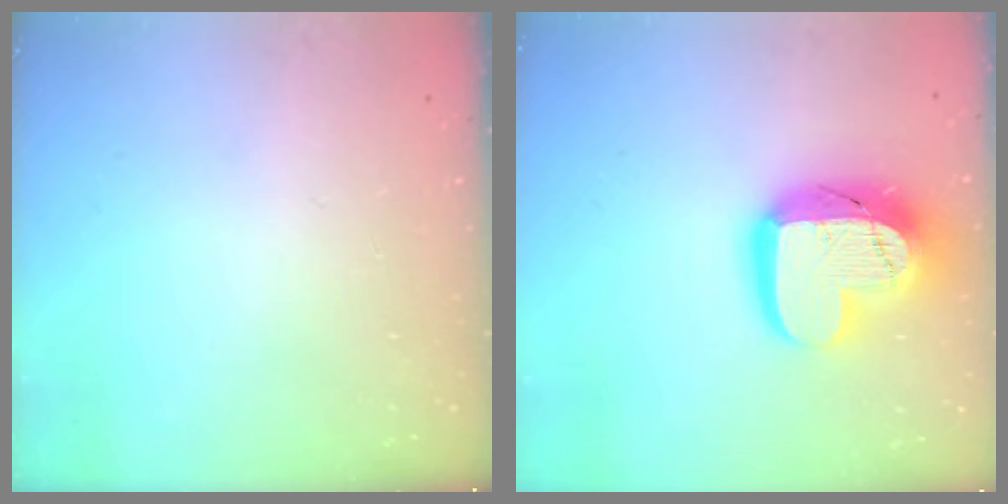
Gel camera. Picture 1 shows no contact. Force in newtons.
{"total": 19.0, "press": 19.0, "slide": 1.6}